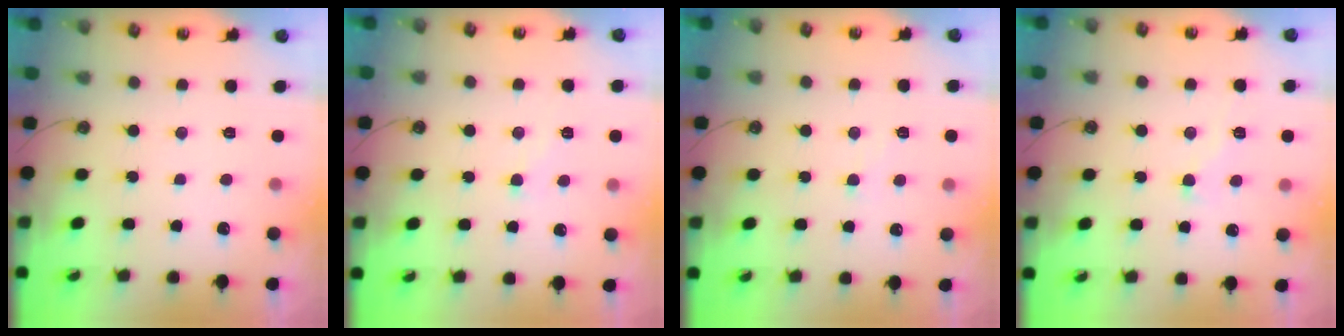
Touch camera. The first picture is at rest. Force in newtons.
{"total": 2.0, "press": 2.0, "slide": 0.4}
{"total": 1.4, "press": 1.3, "slide": 0.4}
{"total": 2.2, "press": 2.1, "slide": 0.6}